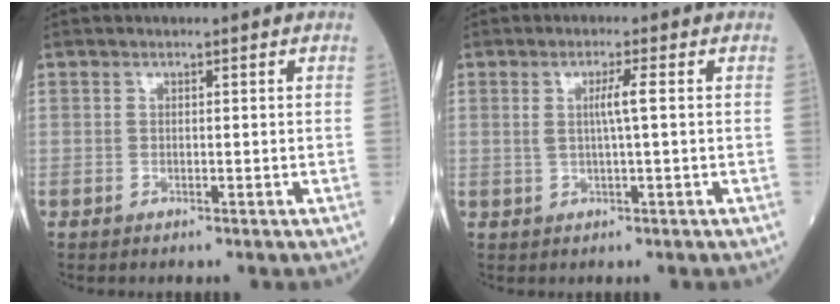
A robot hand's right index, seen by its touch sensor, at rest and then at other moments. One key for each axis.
{"total": 3.1, "fx": 0.5, "fy": -0.4, "fz": 3.1, "tx": -0.059, "ty": -0.003, "tz": 0.008}